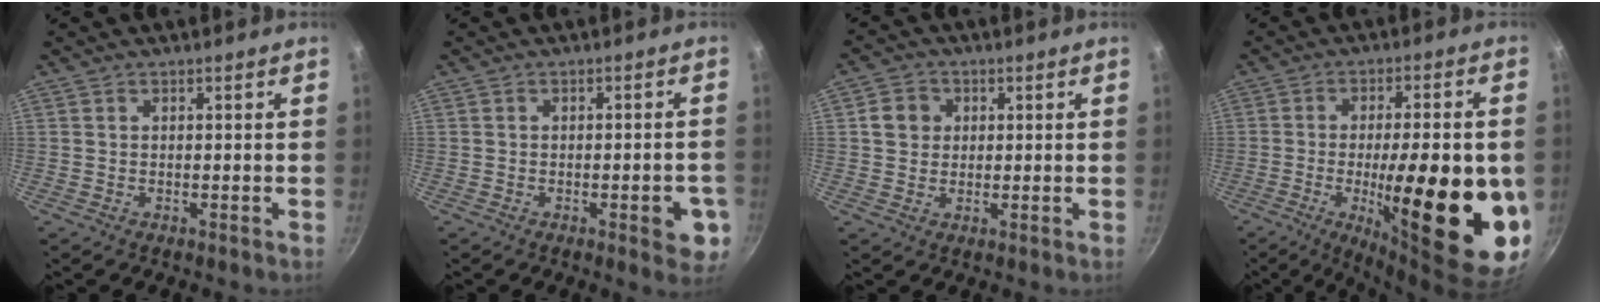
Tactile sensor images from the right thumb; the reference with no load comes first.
{"total": 6.2, "force": [-2.2, 2.2, 5.4], "torque": [-0.049, 0.006, -0.026]}
{"total": 4.6, "force": [0.9, 4.1, 1.7], "torque": [-0.008, 0.007, 0.009]}
{"total": 26.9, "force": [-4.9, 8.3, 25.2], "torque": [-0.337, -0.007, -0.063]}